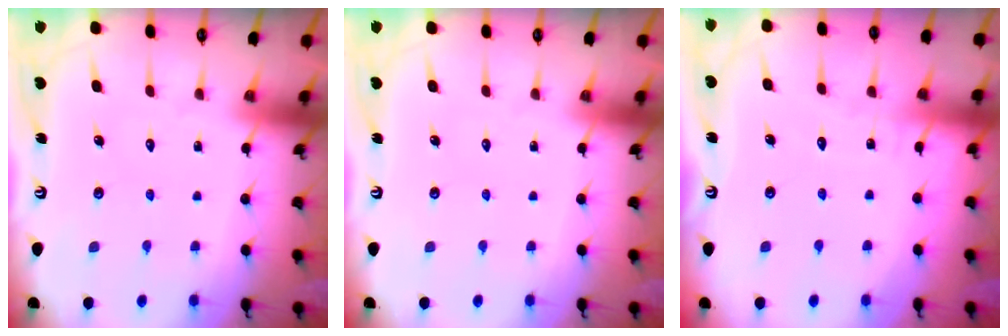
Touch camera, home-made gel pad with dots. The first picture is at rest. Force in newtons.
{"total": 0.0}
{"total": 3.2, "press": 3.2, "slide": 0.4}